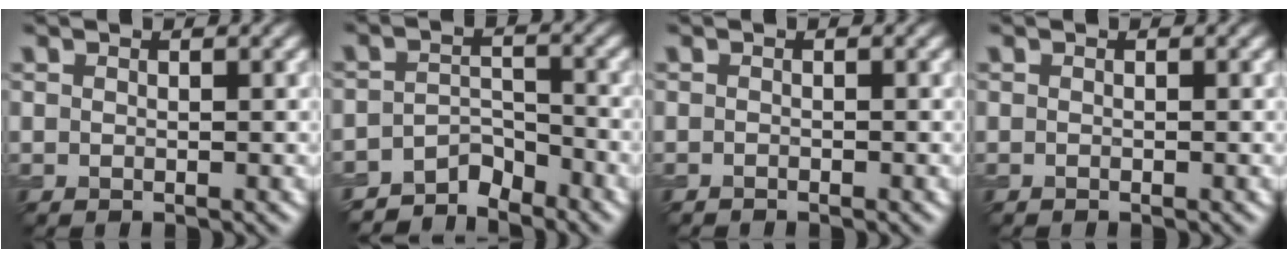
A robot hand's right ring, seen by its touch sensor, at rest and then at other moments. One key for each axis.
{"total": 4.1, "fx": -3.8, "fy": 1.5, "fz": 0.8, "tx": -0.004, "ty": 0.003, "tz": -0.071}
{"total": 0.5, "fx": -0.5, "fy": 0.1, "fz": 0.0, "tx": 0.002, "ty": -0.002, "tz": -0.010}
{"total": 0.0}